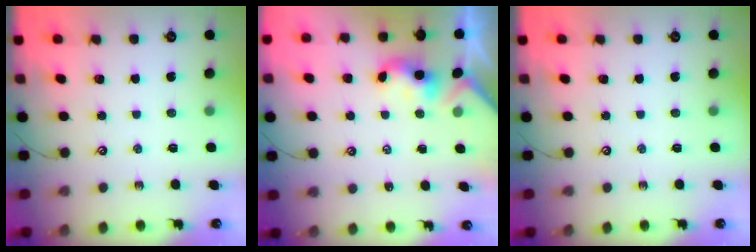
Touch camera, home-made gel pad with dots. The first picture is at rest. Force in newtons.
{"total": 2.3, "press": 2.3, "slide": 0.2}
{"total": 0.0}